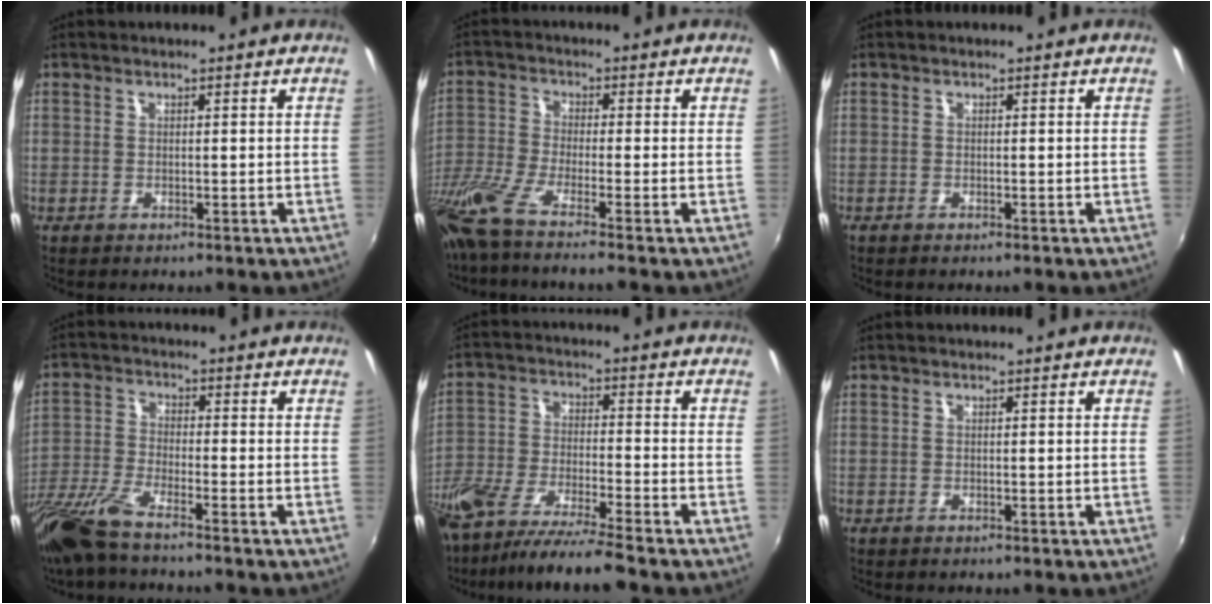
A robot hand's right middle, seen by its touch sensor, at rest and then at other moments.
{"total": 10.4, "force": [-8.1, -0.6, 6.4], "torque": [-0.136, -0.048, -0.155]}
{"total": 0.6, "force": [-0.5, 0.0, 0.2], "torque": [-0.003, -0.003, -0.012]}
{"total": 9.9, "force": [-7.7, 1.0, 6.0], "torque": [-0.137, -0.026, -0.156]}
{"total": 14.0, "force": [-11.2, 0.8, 8.2], "torque": [-0.172, -0.038, -0.208]}
{"total": 0.0}